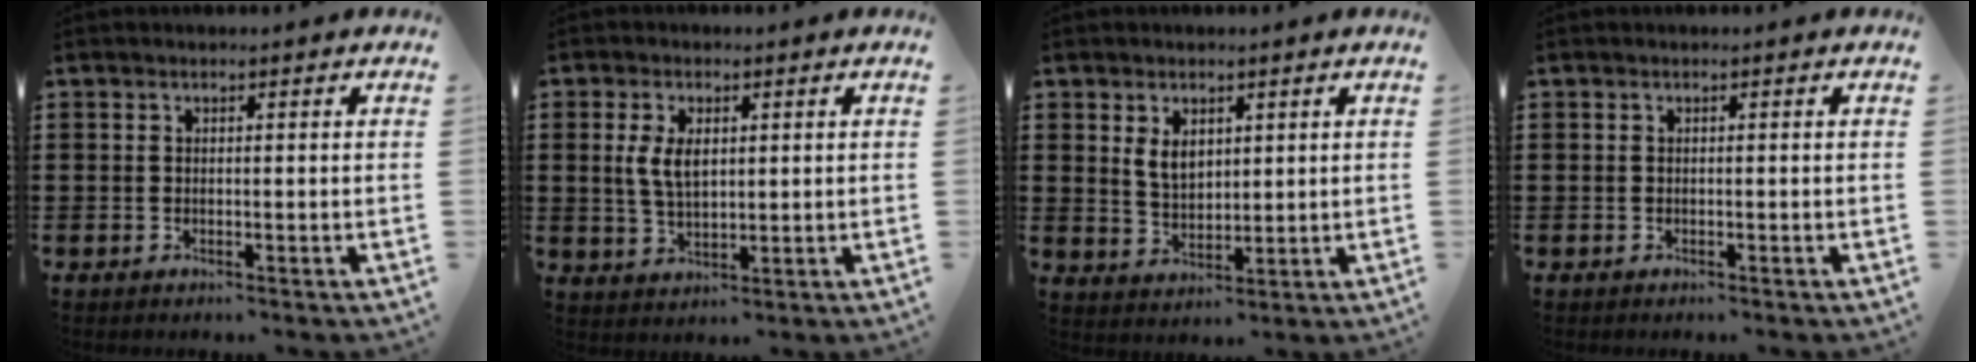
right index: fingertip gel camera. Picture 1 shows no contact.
{"total": 5.1, "force": [0.9, 2.8, 4.2], "torque": [-0.095, 0.007, 0.013]}
{"total": 4.1, "force": [1.8, 2.6, 2.5], "torque": [-0.050, 0.005, 0.031]}
{"total": 0.0}